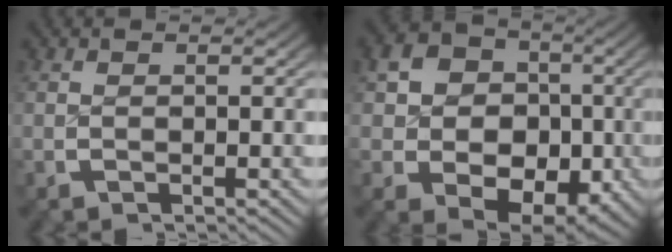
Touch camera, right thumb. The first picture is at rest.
{"total": 12.6, "force": [0.4, 10.4, 7.0], "torque": [-0.134, -0.040, 0.011]}